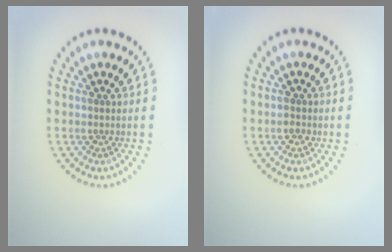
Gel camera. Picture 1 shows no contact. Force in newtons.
{"total": 0.9, "press": 0.9, "slide": 0.1}